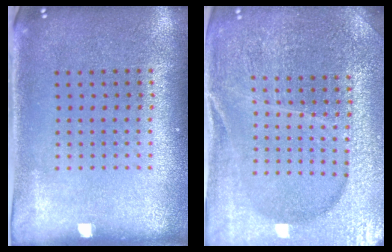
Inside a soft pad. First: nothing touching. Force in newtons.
{"total": 4.7, "press": 4.3, "slide": 1.7}